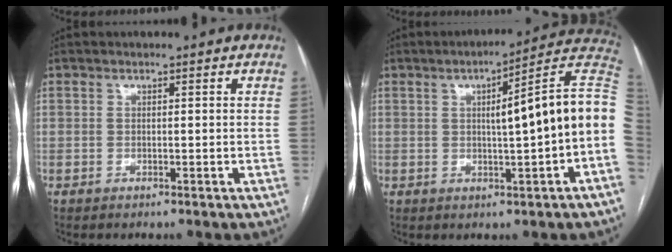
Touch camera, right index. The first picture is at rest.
{"total": 14.2, "force": [0.3, 0.0, 14.1], "torque": [-0.188, 0.029, -0.001]}